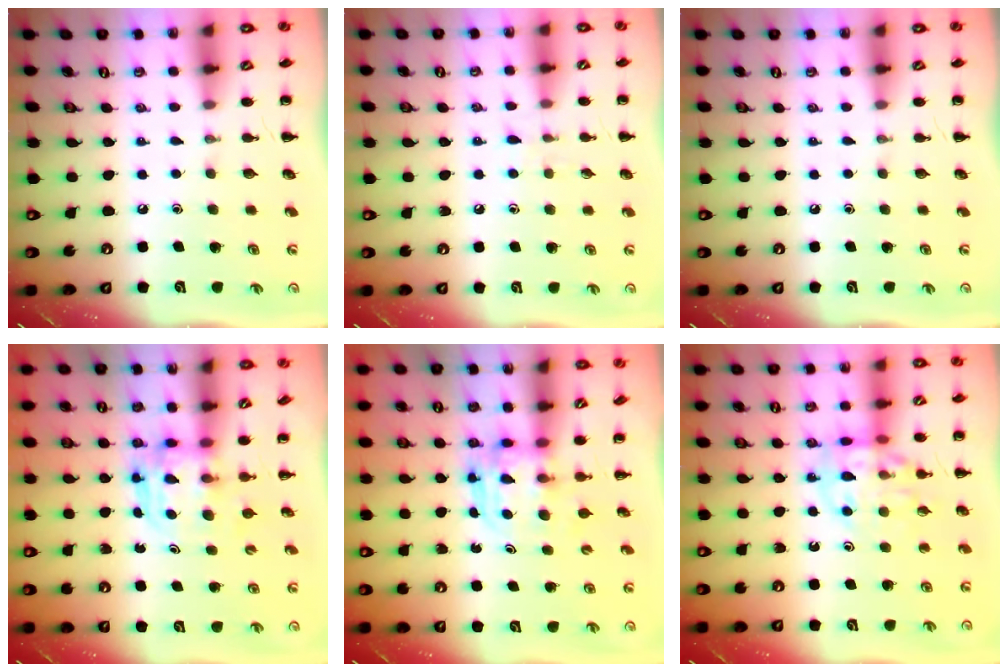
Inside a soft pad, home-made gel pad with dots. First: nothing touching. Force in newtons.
{"total": 4.3, "press": 3.8, "slide": 2.0}
{"total": 0.0}
{"total": 3.6, "press": 3.6, "slide": 0.3}
{"total": 3.8, "press": 3.7, "slide": 0.3}
{"total": 13.3, "press": 13.2, "slide": 2.2}